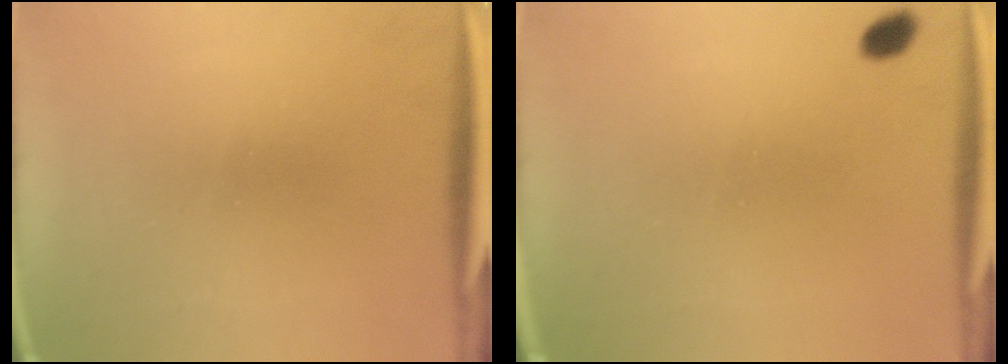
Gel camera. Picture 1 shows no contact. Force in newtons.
{"total": 1.8}